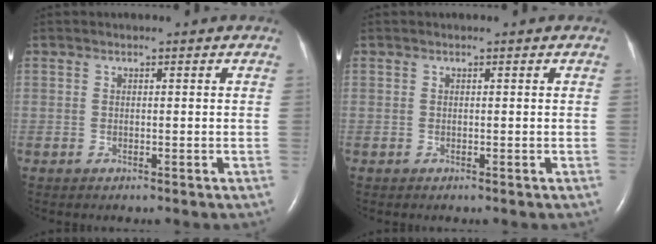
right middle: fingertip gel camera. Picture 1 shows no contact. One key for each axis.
{"total": 0.0}